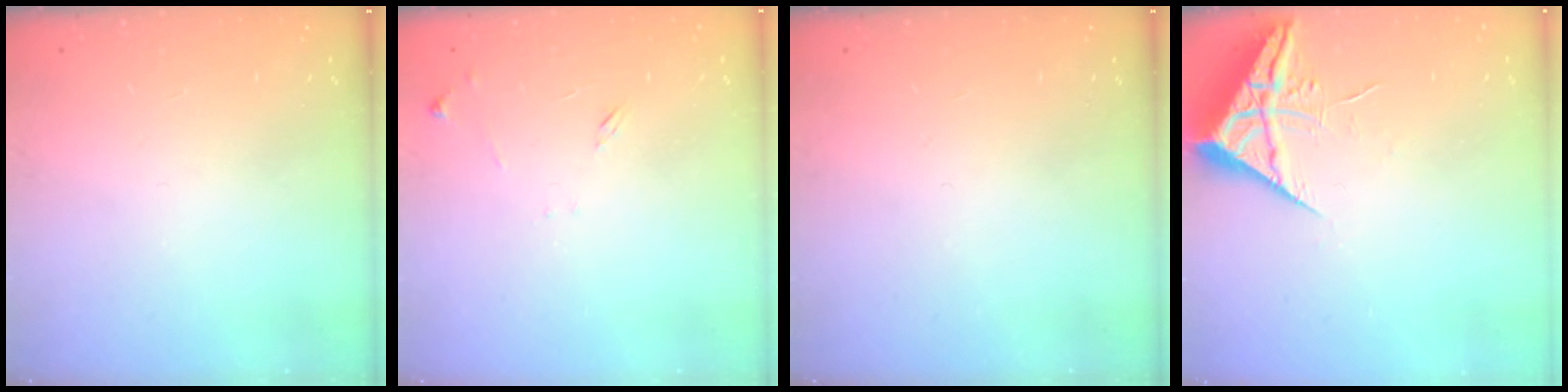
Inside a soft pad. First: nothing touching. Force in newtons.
{"total": 6.7, "press": 6.7, "slide": 0.6}
{"total": 0.0}
{"total": 6.7, "press": 6.7, "slide": 0.5}